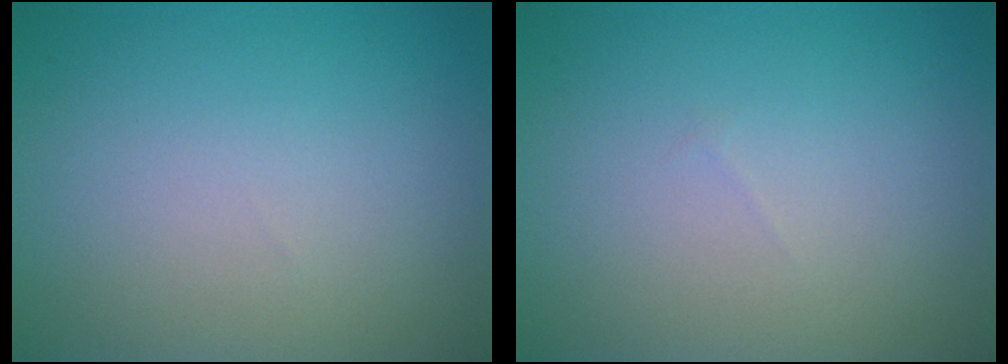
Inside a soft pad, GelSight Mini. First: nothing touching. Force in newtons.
{"total": 0.0}